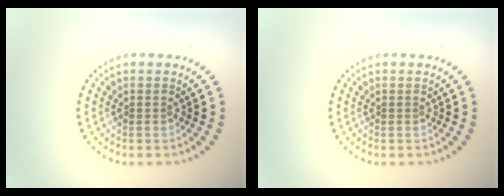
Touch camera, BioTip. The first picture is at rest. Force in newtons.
{"total": 0.0}